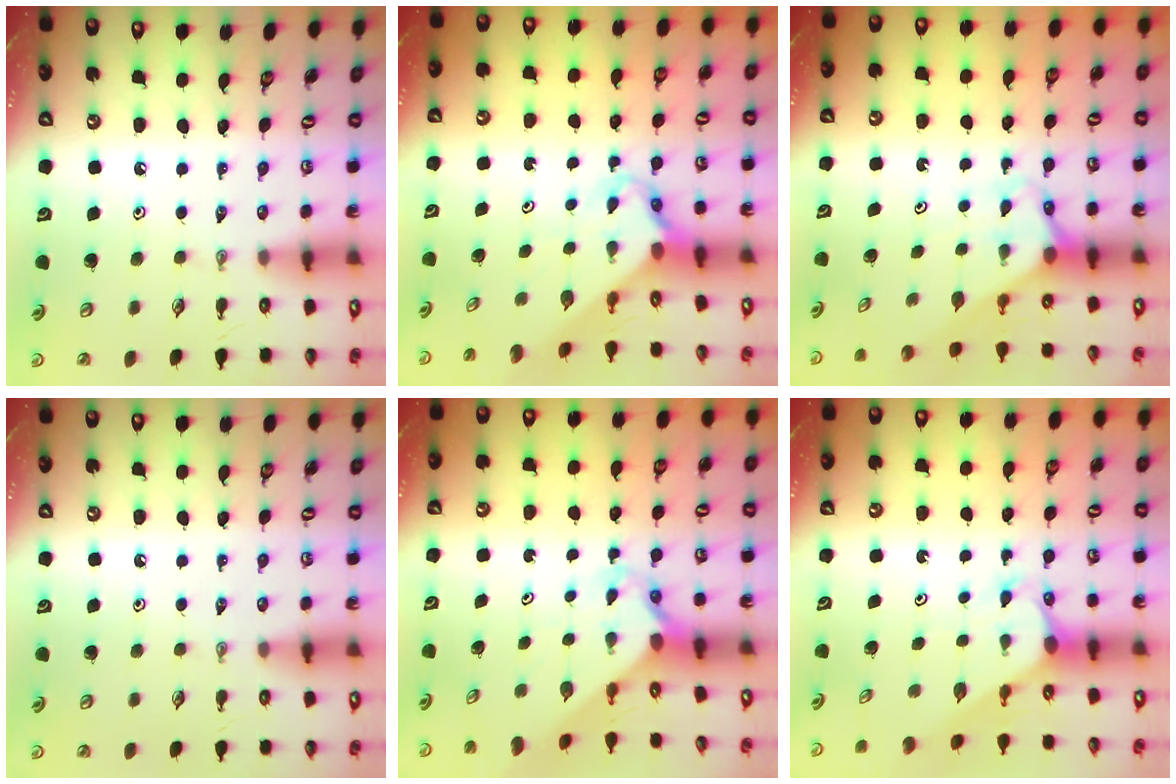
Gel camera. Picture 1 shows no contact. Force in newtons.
{"total": 2.7, "press": 2.7, "slide": 0.2}
{"total": 2.6, "press": 2.6, "slide": 0.2}
{"total": 0.0}
{"total": 2.0, "press": 2.0, "slide": 0.2}
{"total": 2.6, "press": 2.6, "slide": 0.1}